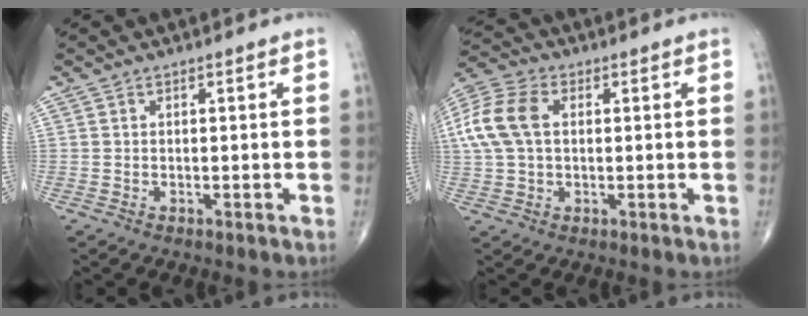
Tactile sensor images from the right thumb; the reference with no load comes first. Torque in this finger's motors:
{"motor_torque": [-0.36, 0.50, 0.32, -0.30, 0.13]}